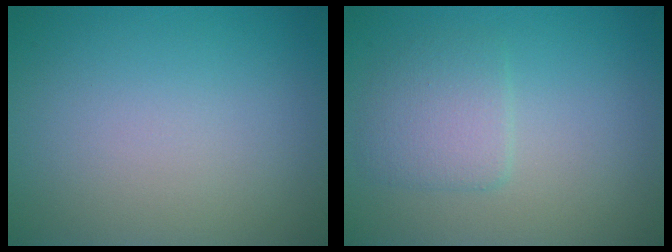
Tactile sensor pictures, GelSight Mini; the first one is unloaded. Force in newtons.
{"total": 2.5, "press": 2.5, "slide": 0.4}